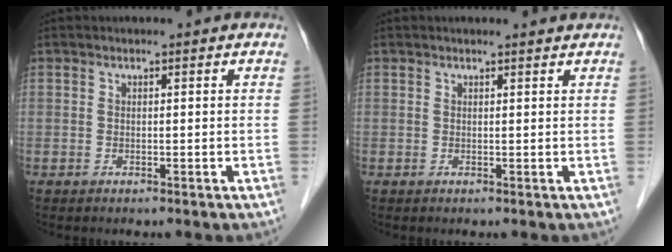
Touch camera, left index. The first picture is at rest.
{"total": 1.5, "force": [1.4, -0.1, 0.2], "torque": [-0.010, -0.002, 0.016]}